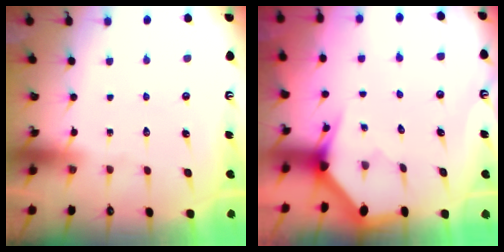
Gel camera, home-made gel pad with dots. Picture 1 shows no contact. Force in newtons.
{"total": 2.9, "press": 2.9, "slide": 0.0}